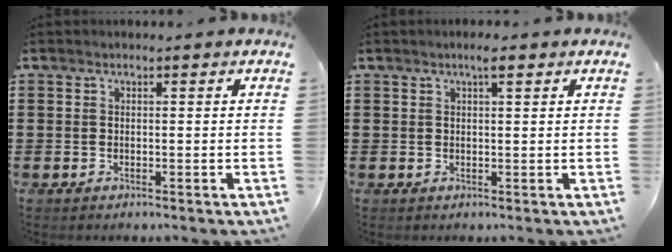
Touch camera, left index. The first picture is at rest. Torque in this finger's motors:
{"motor_torque": [0.36, -0.34, 0.17, 0.04]}